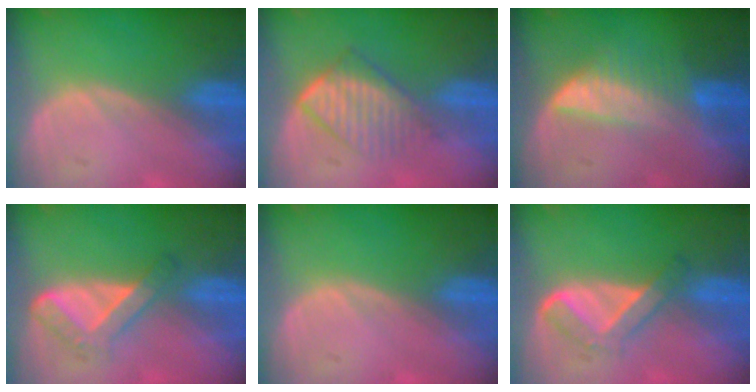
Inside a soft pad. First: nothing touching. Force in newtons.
{"total": 6.9, "press": 6.0, "slide": 3.5}
{"total": 6.5, "press": 5.9, "slide": 2.7}
{"total": 5.6, "press": 4.8, "slide": 2.9}
{"total": 0.0}
{"total": 5.5, "press": 4.6, "slide": 3.1}